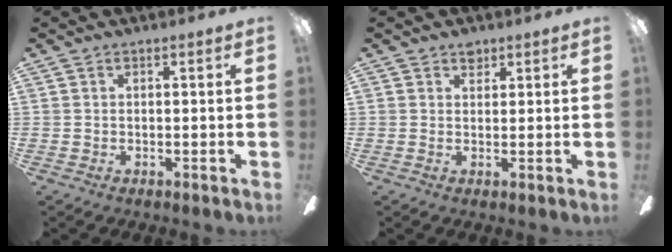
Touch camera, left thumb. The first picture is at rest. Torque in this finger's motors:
{"motor_torque": [0.17, -0.04, 0.34, -0.13, 0.00]}